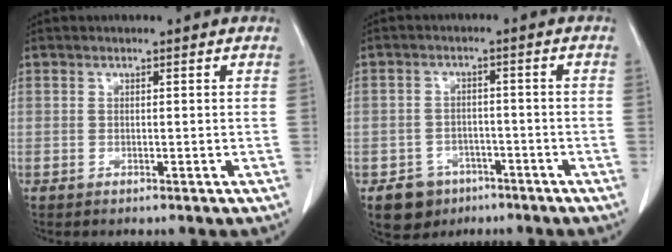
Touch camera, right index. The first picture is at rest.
{"total": 5.4, "force": [-3.2, 4.3, 0.8], "torque": [-0.009, 0.011, -0.043]}